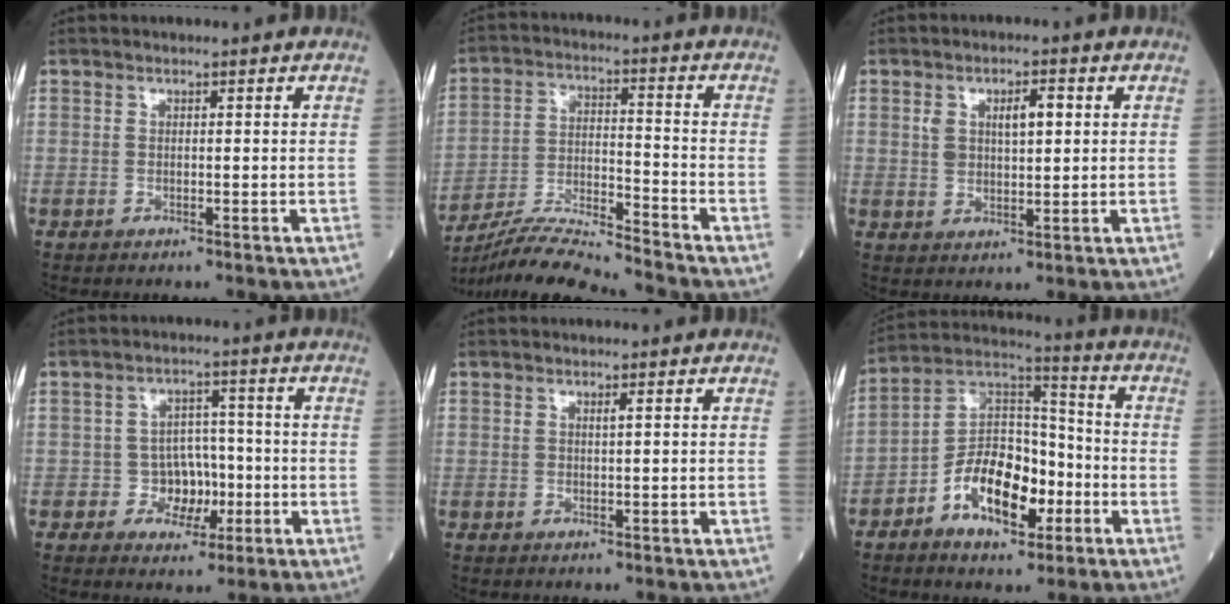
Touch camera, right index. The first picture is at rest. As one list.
[{"total": 11.5, "force": [-10.9, -1.5, 3.2], "torque": [-0.057, -0.002, -0.203]}, {"total": 5.3, "force": [1.6, 2.3, 4.5], "torque": [-0.081, 0.011, 0.032]}, {"total": 5.2, "force": [-1.3, 4.5, 2.2], "torque": [-0.019, 0.015, -0.018]}, {"total": 0.9, "force": [0.5, 0.1, 0.8], "torque": [-0.017, 0.001, 0.008]}, {"total": 13.1, "force": [-5.2, 6.6, 10.0], "torque": [-0.186, 0.023, -0.088]}]